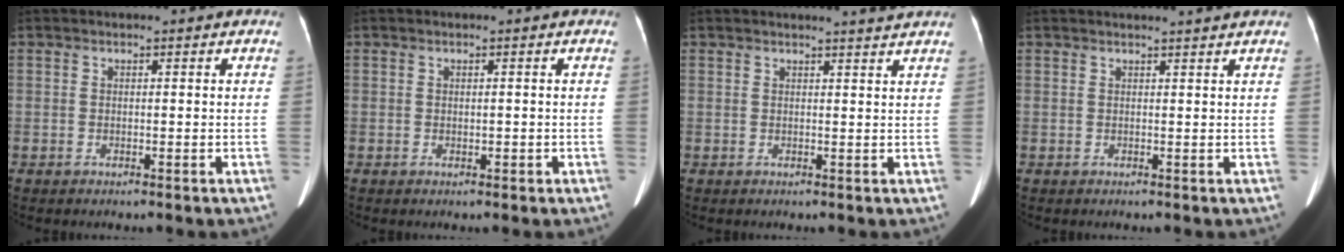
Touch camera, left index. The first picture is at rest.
{"total": 0.9, "force": [0.0, 0.5, 0.8], "torque": [-0.013, -0.002, 0.004]}
{"total": 2.9, "force": [2.6, -0.8, 0.8], "torque": [-0.014, -0.007, 0.028]}
{"total": 3.8, "force": [3.5, -0.7, 1.3], "torque": [-0.016, 0.007, 0.038]}